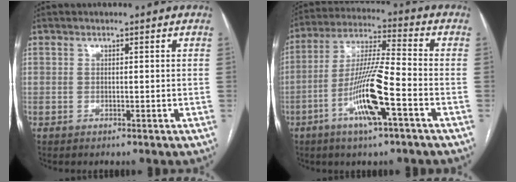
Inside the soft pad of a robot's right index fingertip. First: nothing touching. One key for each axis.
{"total": 12.6, "fx": -5.1, "fy": 0.7, "fz": 11.5, "tx": -0.227, "ty": -0.003, "tz": -0.094}